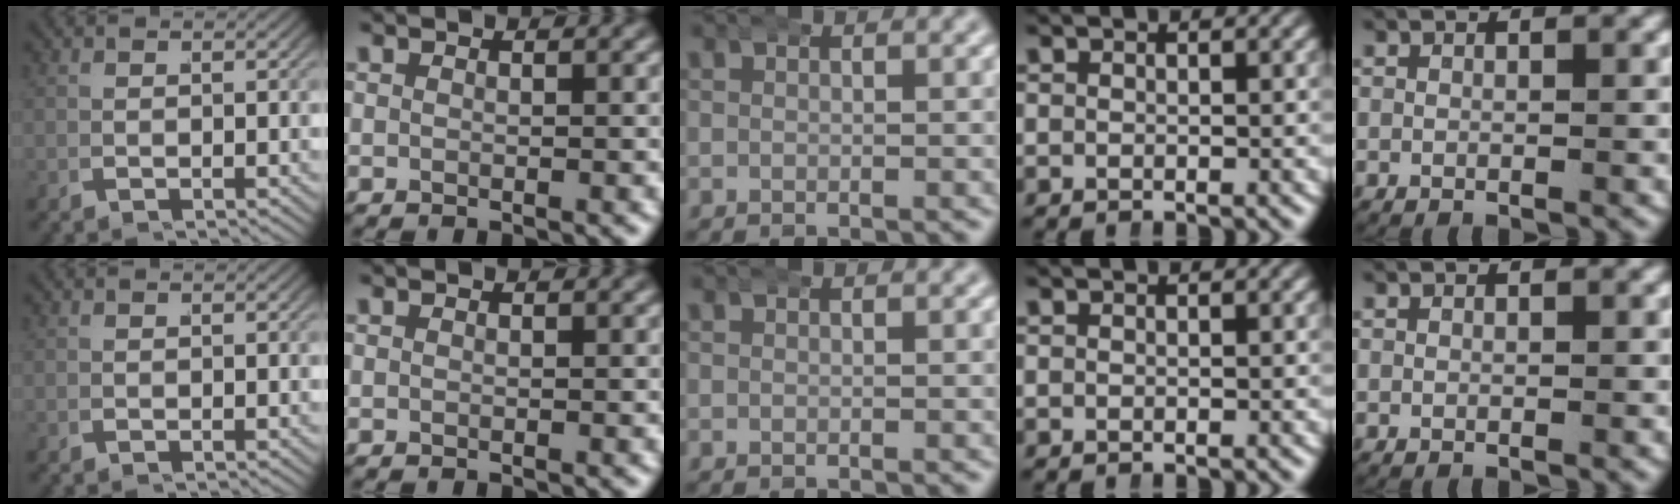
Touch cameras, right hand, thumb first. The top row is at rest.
{}